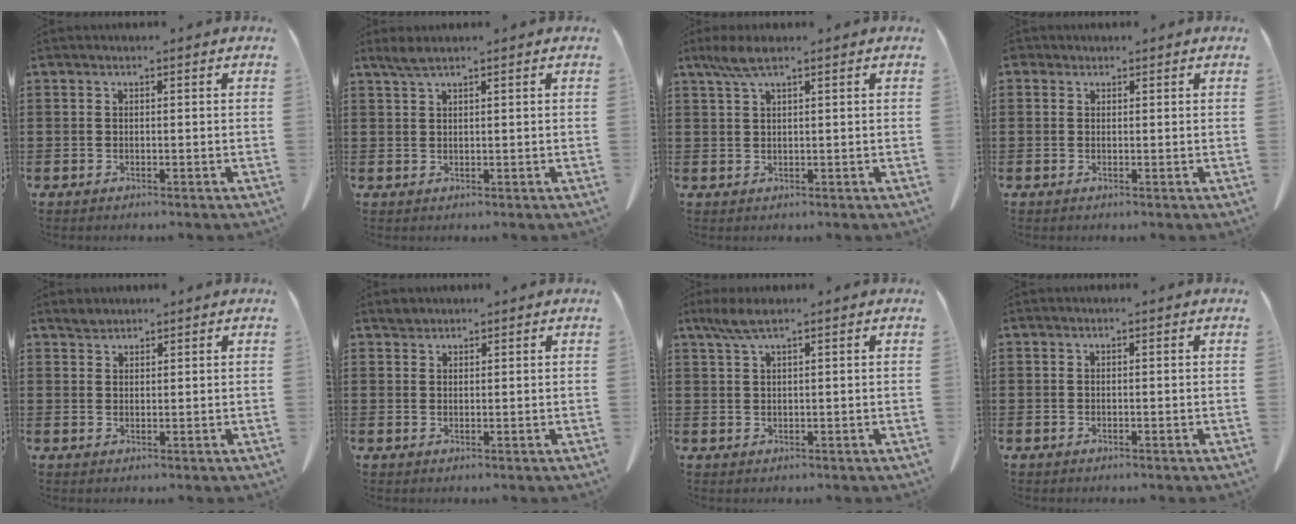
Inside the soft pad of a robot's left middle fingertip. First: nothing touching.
{"total": 1.9, "force": [1.4, 0.2, 1.2], "torque": [-0.027, 0.001, 0.026]}
{"total": 3.1, "force": [1.9, 0.5, 2.5], "torque": [-0.060, -0.001, 0.031]}
{"total": 0.7, "force": [0.3, 0.6, 0.1], "torque": [-0.005, 0.005, 0.006]}
{"total": 1.6, "force": [1.4, 0.6, 0.2], "torque": [-0.008, 0.002, 0.029]}
{"total": 1.2, "force": [1.1, 0.4, -0.1], "torque": [-0.002, 0.002, 0.023]}
{"total": 3.0, "force": [1.9, 0.4, 2.2], "torque": [-0.055, -0.001, 0.033]}
{"total": 0.0}